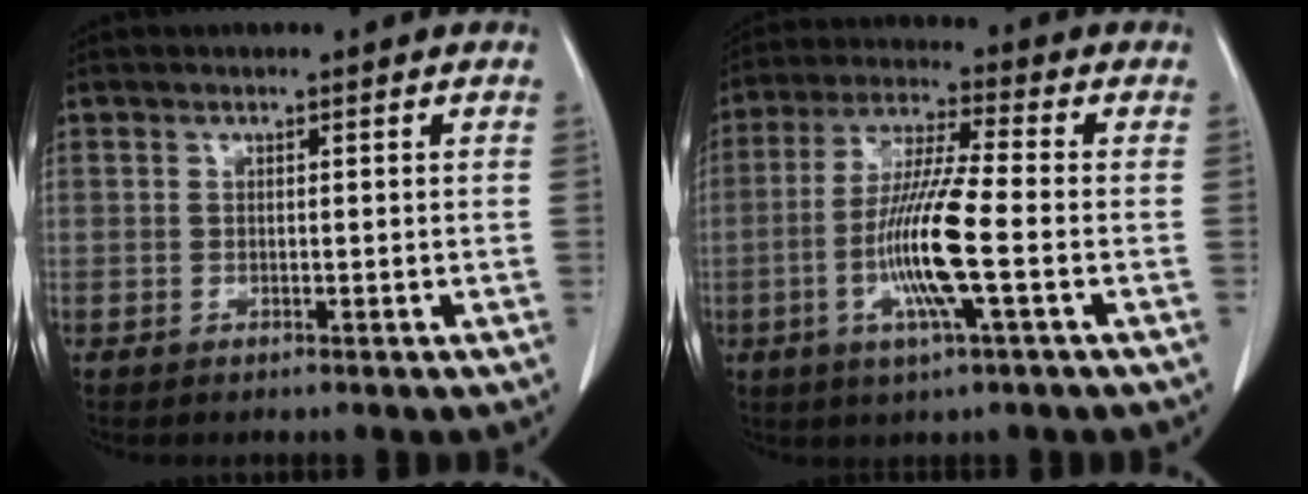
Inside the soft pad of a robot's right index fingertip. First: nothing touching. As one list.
[{"total": 11.6, "force": [-3.0, 0.1, 11.3], "torque": [-0.224, -0.010, -0.064]}]